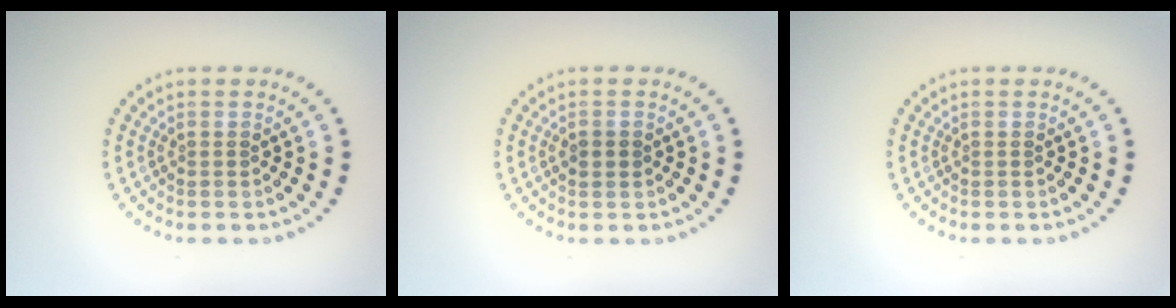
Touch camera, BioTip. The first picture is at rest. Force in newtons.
{"total": 1.5, "press": 1.5, "slide": 0.1}
{"total": 0.0}